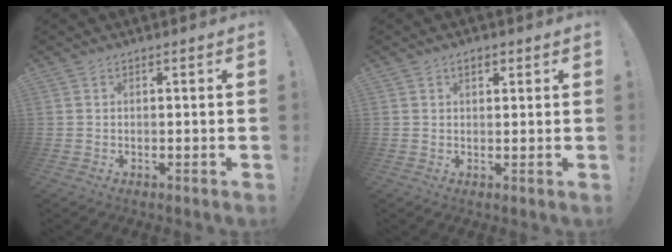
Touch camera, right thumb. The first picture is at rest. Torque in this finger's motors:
{"motor_torque": [-0.13, 0.37, 0.00, 0.00, 0.03]}